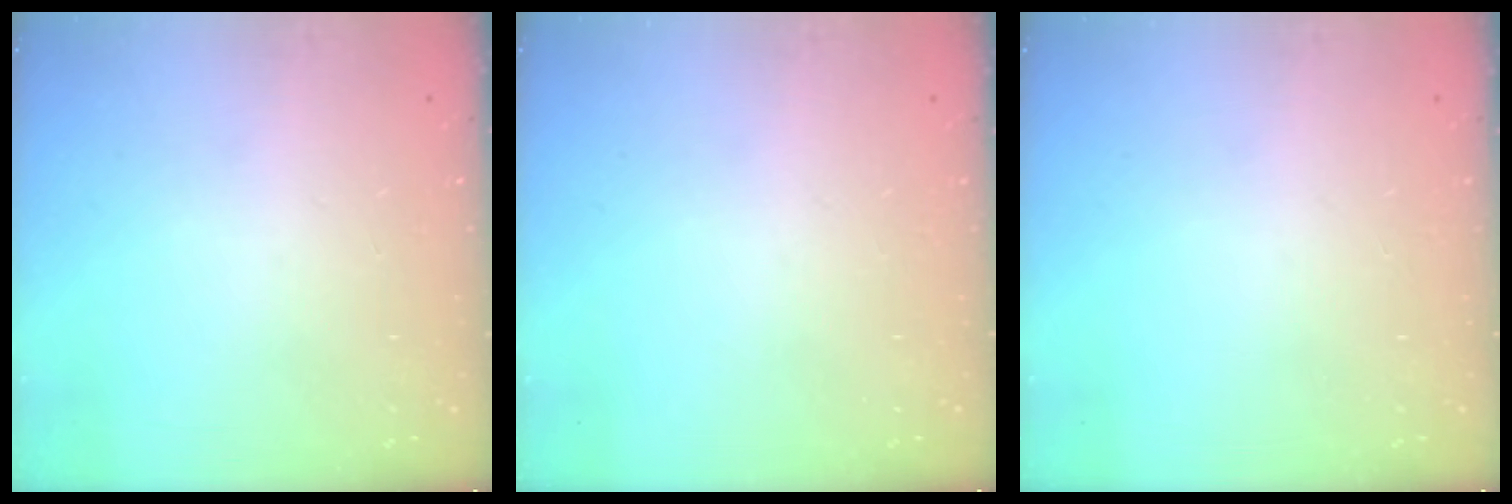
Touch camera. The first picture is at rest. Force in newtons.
{"total": 0.0}
{"total": 0.0}